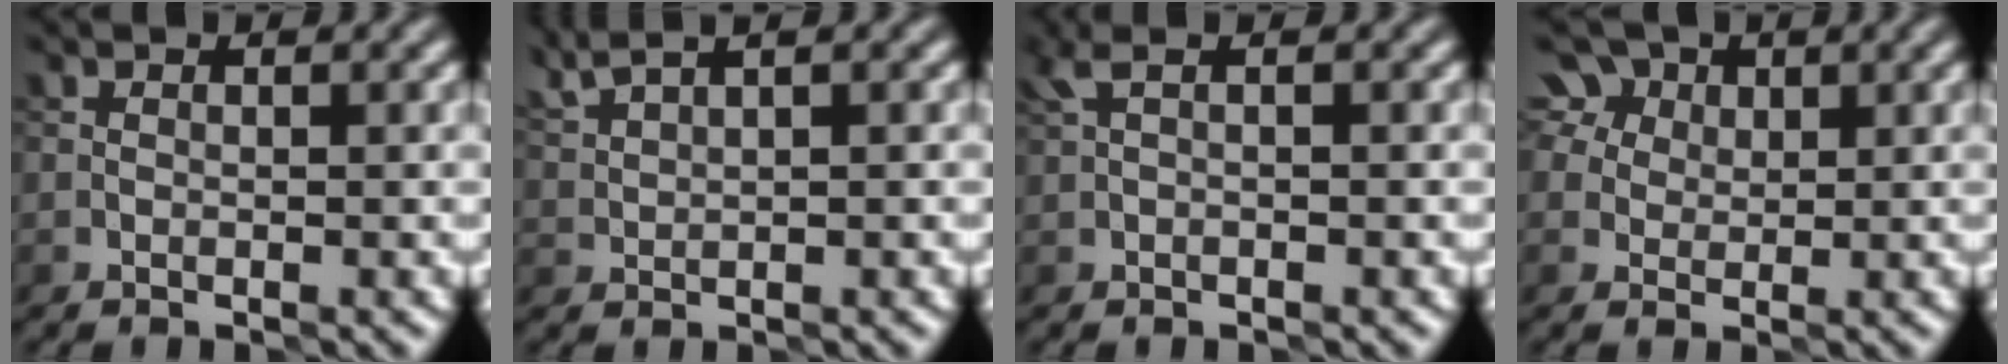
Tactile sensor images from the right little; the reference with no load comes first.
{"total": 3.3, "force": [2.7, 0.8, 1.6], "torque": [-0.033, 0.018, 0.048]}
{"total": 1.1, "force": [0.4, 0.2, 1.0], "torque": [-0.023, 0.005, 0.006]}
{"total": 7.1, "force": [4.0, 5.0, 3.2], "torque": [-0.062, 0.025, 0.049]}